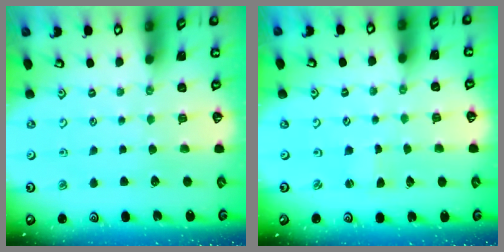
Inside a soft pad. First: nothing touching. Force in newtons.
{"total": 1.1, "press": 1.1, "slide": 0.2}